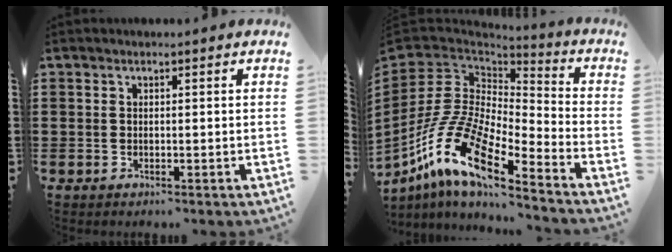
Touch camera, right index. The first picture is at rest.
{"total": 14.9, "force": [-9.7, 5.1, 10.1], "torque": [-0.244, -0.005, -0.200]}